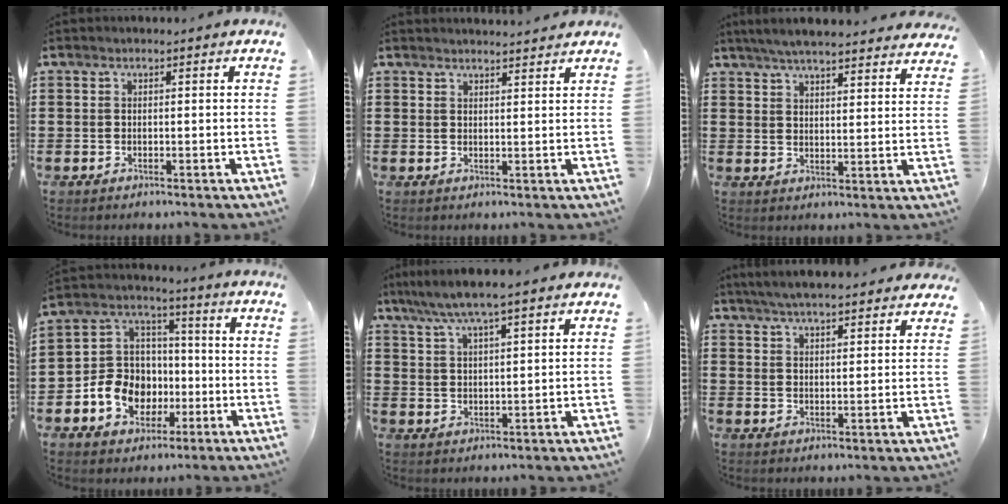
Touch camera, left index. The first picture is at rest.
{"total": 1.8, "force": [1.8, 0.0, 0.0], "torque": [-0.004, -0.002, 0.036]}
{"total": 5.4, "force": [5.1, -0.1, 1.6], "torque": [-0.047, -0.020, 0.093]}
{"total": 10.2, "force": [-3.5, 8.7, 4.0], "torque": [-0.116, 0.023, -0.064]}
{"total": 5.5, "force": [4.5, 0.0, 3.2], "torque": [-0.075, -0.015, 0.078]}
{"total": 5.0, "force": [4.8, -0.1, 1.4], "torque": [-0.042, -0.014, 0.088]}